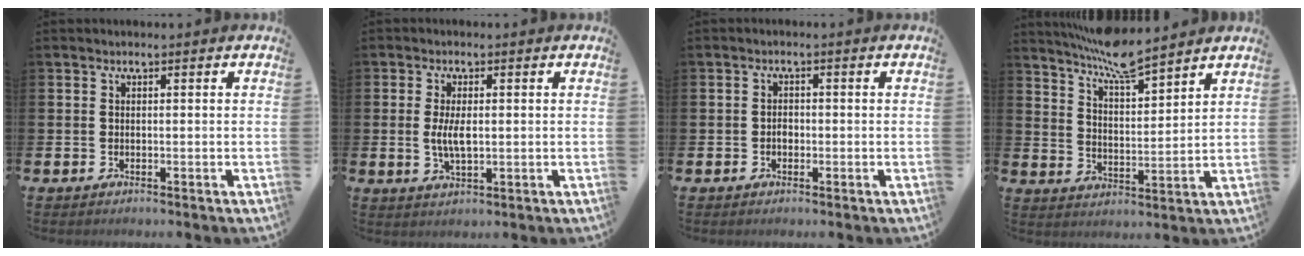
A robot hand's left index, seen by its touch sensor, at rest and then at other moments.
{"total": 3.8, "force": [0.2, 1.6, 3.4], "torque": [-0.066, 0.004, 0.003]}
{"total": 1.3, "force": [-0.4, 1.0, 0.8], "torque": [-0.005, 0.000, -0.011]}
{"total": 7.6, "force": [7.1, 0.5, 2.5], "torque": [-0.073, -0.040, 0.128]}